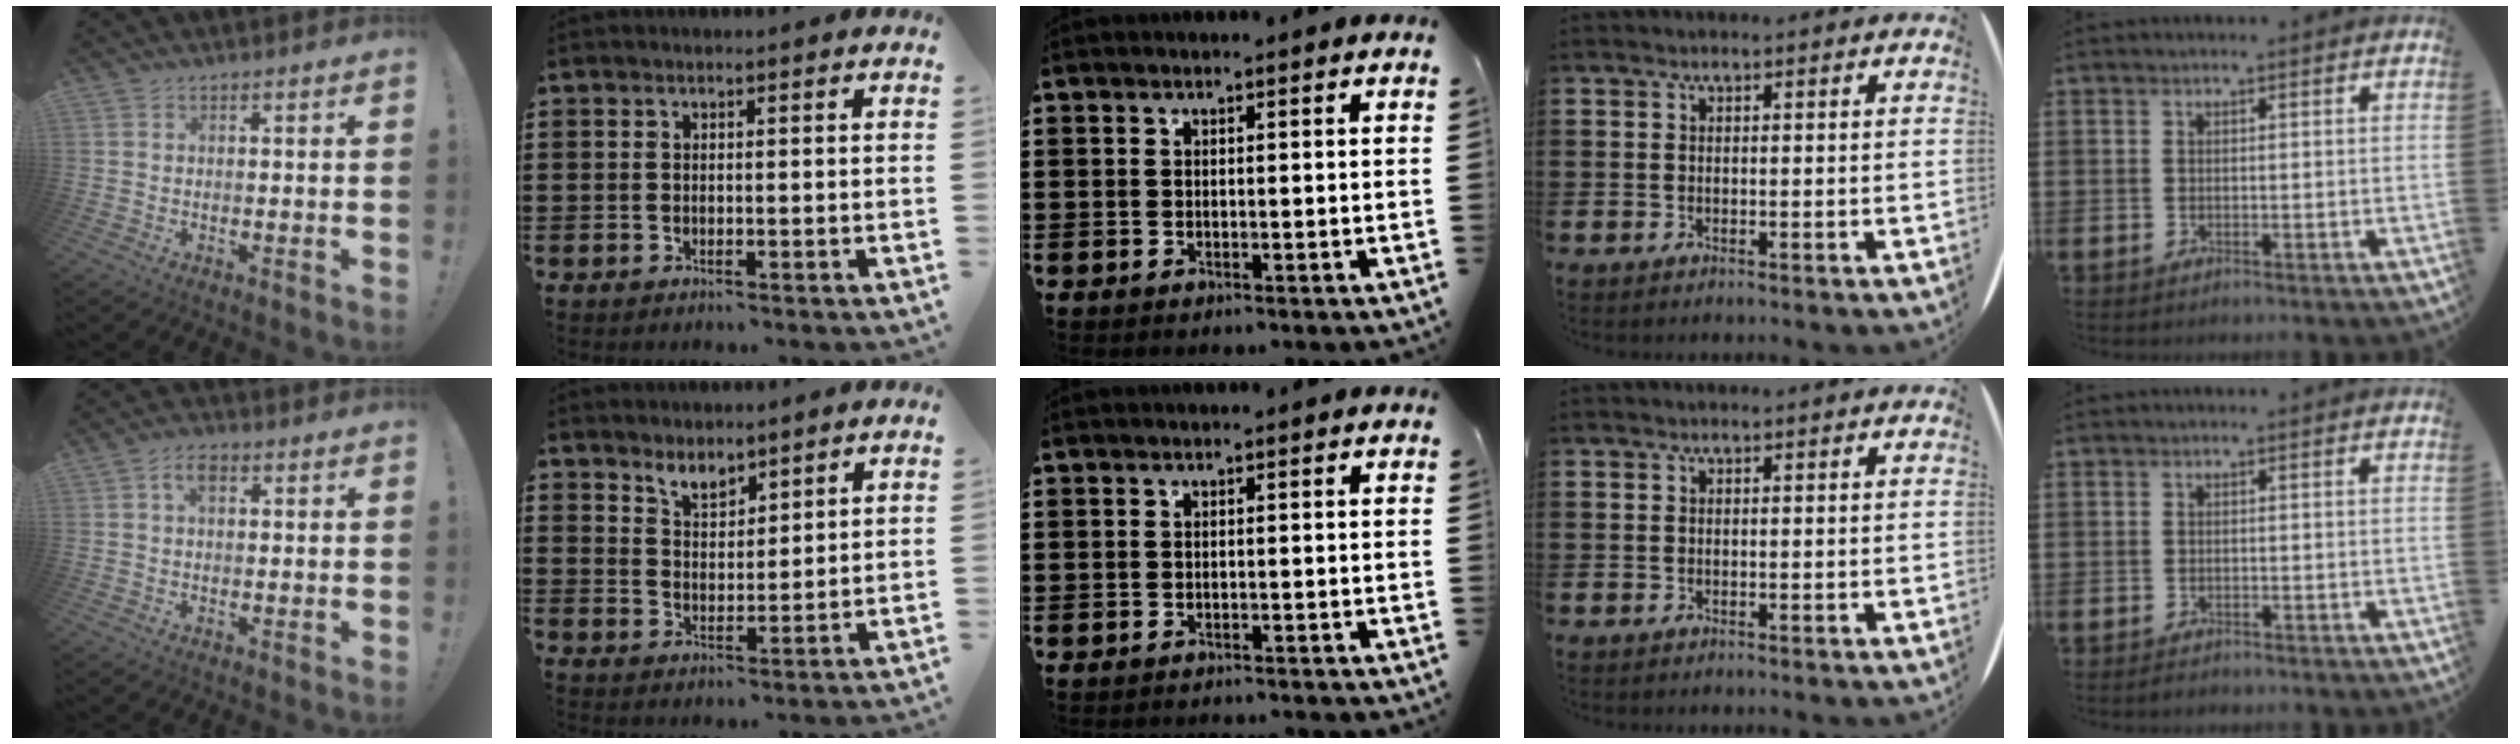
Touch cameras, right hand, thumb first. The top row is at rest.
{"thumb": {"total": 4.3, "force": [1.2, 2.5, 3.3], "torque": [-0.055, 0.007, 0.020]}, "index": {"total": 3.8, "force": [3.7, 0.8, 0.4], "torque": [-0.020, -0.007, 0.070]}, "middle": {"total": 0.9, "force": [-0.9, -0.1, 0.0], "torque": [-0.003, -0.001, -0.018]}, "little": {"total": 0.5, "force": [-0.4, 0.3, 0.0], "torque": [-0.006, 0.001, -0.010]}}